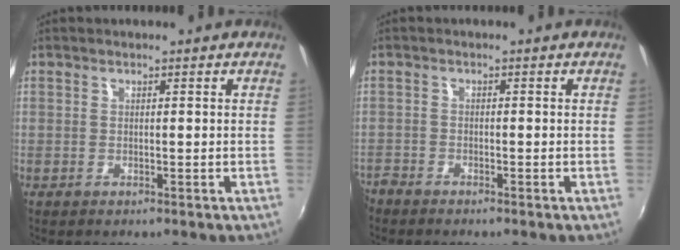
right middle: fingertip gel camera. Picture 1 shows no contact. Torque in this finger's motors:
{"motor_torque": [0.45, -0.44, 0.23, 0.21]}